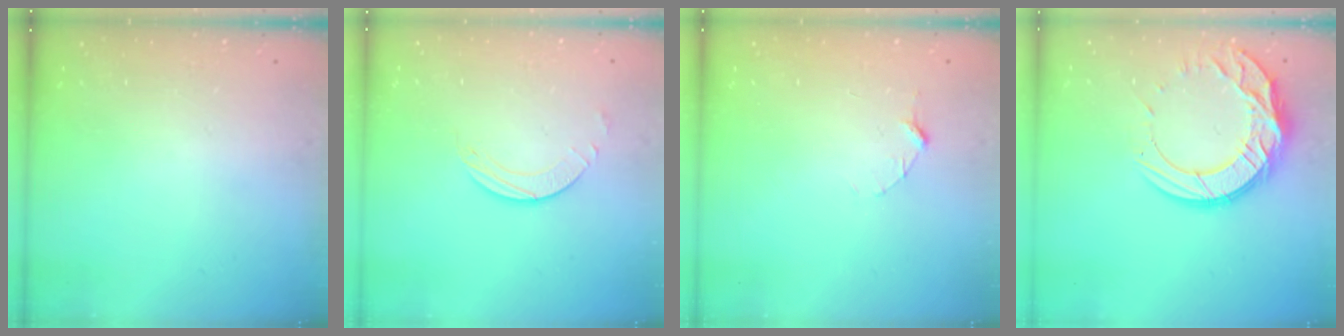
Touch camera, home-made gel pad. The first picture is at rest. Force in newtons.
{"total": 2.0, "press": 1.9, "slide": 0.3}
{"total": 2.9, "press": 2.9, "slide": 0.3}
{"total": 15.5, "press": 15.5, "slide": 1.1}